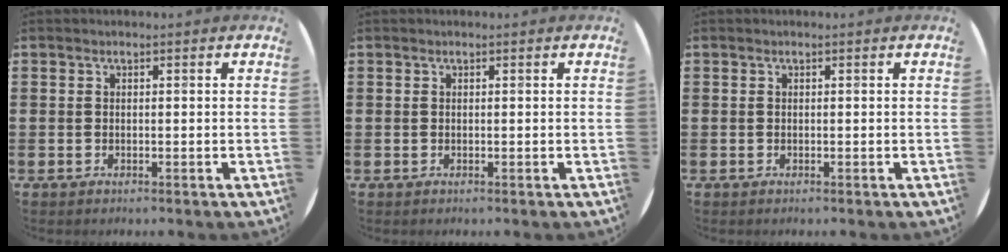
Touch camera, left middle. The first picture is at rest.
{"total": 0.0}
{"total": 0.0}